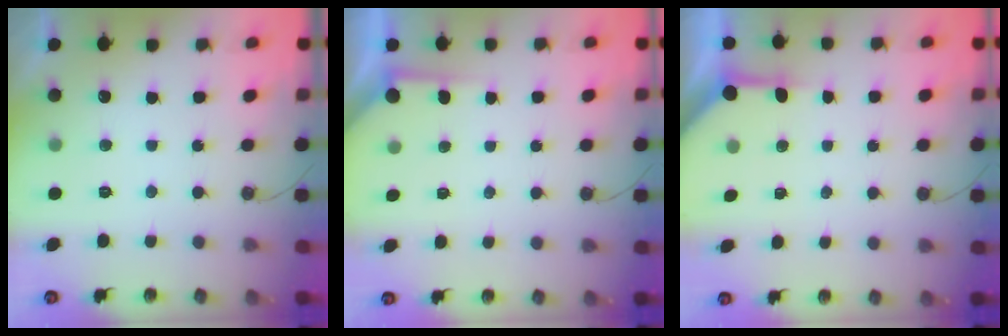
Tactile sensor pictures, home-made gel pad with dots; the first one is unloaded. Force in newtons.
{"total": 2.3, "press": 2.3, "slide": 0.3}
{"total": 3.9, "press": 3.9, "slide": 0.4}